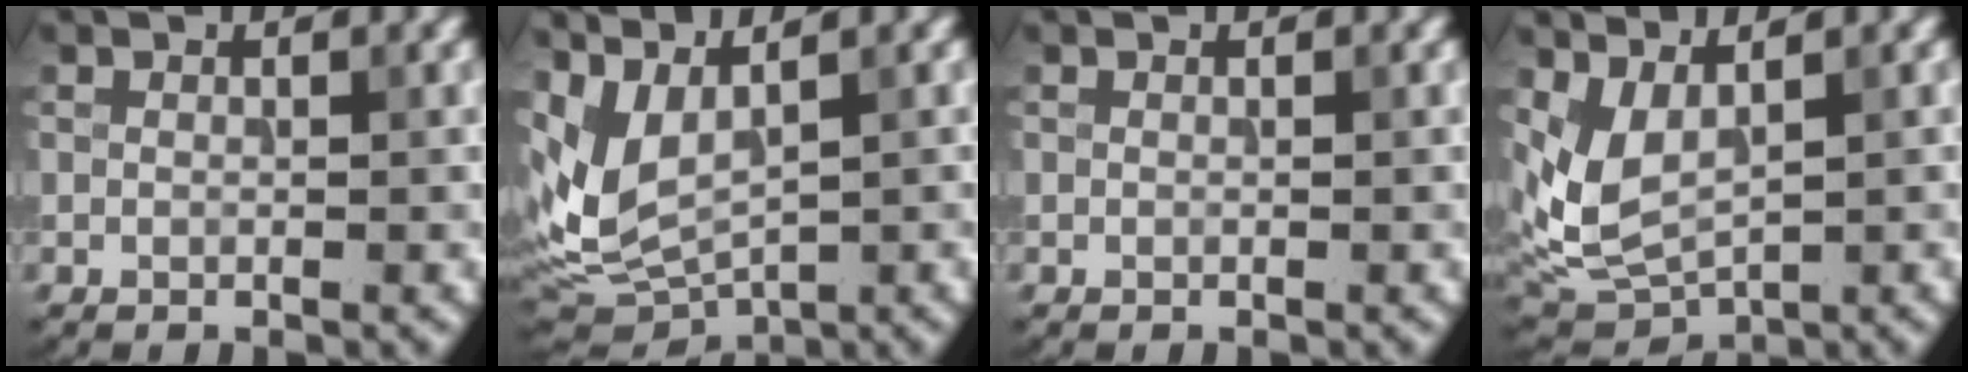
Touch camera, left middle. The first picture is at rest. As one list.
[{"total": 5.7, "force": [2.0, 2.7, 4.7], "torque": [-0.113, -0.006, 0.048]}, {"total": 0.0}, {"total": 4.0, "force": [1.5, 2.1, 3.0], "torque": [-0.073, -0.011, 0.038]}]